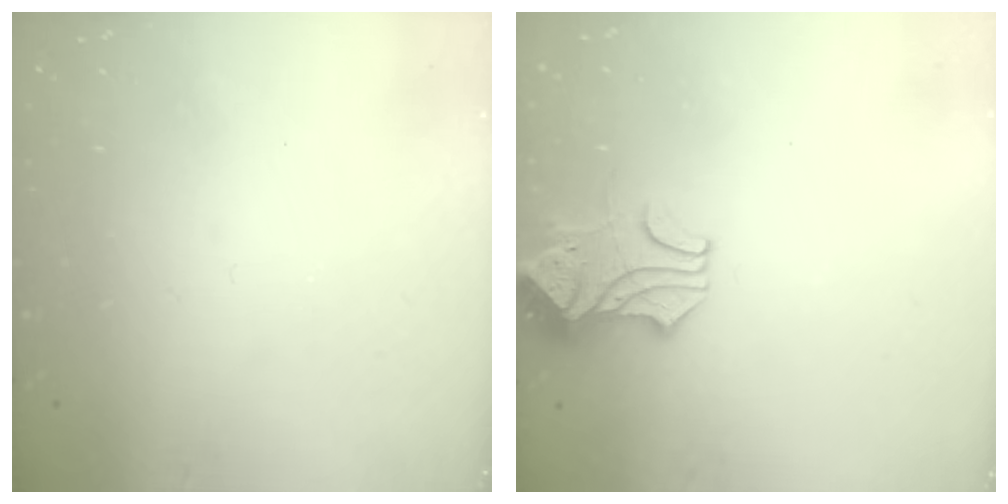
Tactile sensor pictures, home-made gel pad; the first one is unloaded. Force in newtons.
{"total": 2.0, "press": 1.7, "slide": 1.1}